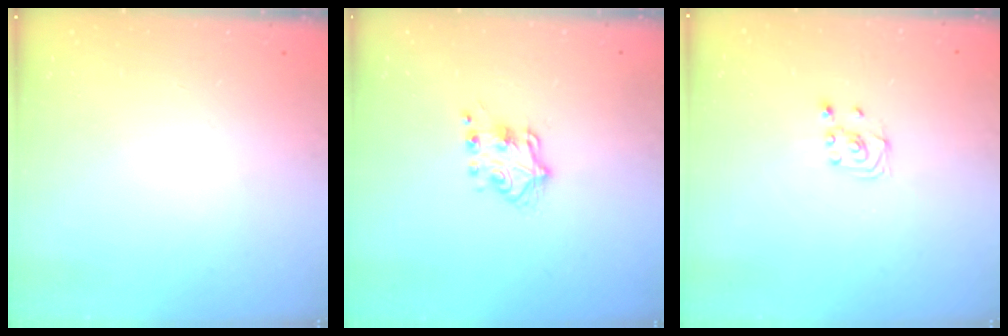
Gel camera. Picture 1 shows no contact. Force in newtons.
{"total": 6.5, "press": 6.5, "slide": 0.6}
{"total": 2.3, "press": 2.2, "slide": 0.6}